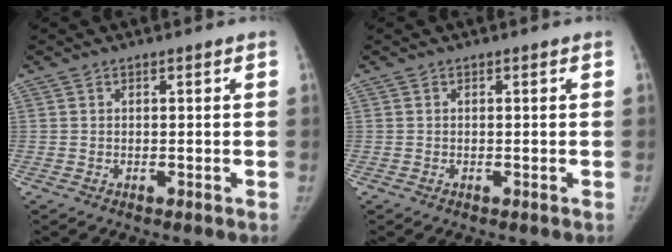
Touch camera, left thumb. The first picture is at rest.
{"total": 0.0}